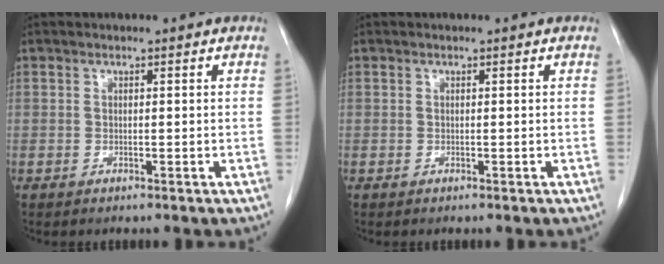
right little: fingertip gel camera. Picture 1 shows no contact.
{"total": 0.0}